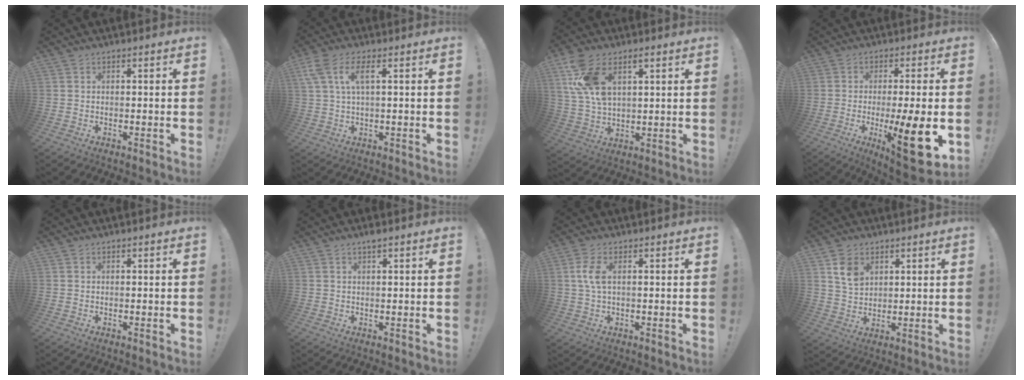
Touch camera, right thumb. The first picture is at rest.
{"total": 6.8, "force": [2.4, 2.4, 5.9], "torque": [-0.112, -0.002, 0.041]}
{"total": 12.7, "force": [5.8, 7.5, 8.6], "torque": [-0.167, -0.009, 0.111]}
{"total": 15.6, "force": [-3.7, 1.9, 15.1], "torque": [-0.224, -0.001, -0.048]}
{"total": 0.0}
{"total": 1.8, "force": [1.2, -0.1, 1.3], "torque": [-0.021, -0.001, 0.019]}
{"total": 5.1, "force": [0.9, 2.3, 4.5], "torque": [-0.096, -0.001, 0.013]}
{"total": 7.3, "force": [3.6, 5.3, 3.6], "torque": [-0.053, -0.011, 0.070]}